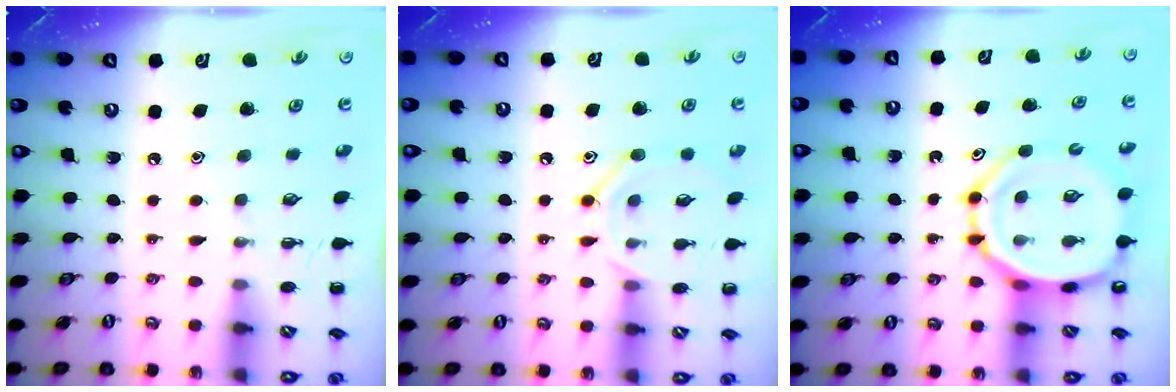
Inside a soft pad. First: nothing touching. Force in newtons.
{"total": 9.3, "press": 9.3, "slide": 0.8}
{"total": 12.6, "press": 12.1, "slide": 3.5}